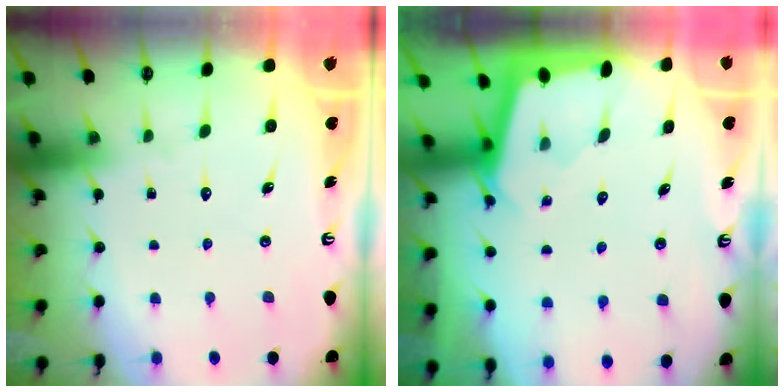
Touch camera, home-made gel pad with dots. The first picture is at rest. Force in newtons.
{"total": 1.6, "press": 1.6, "slide": 0.2}